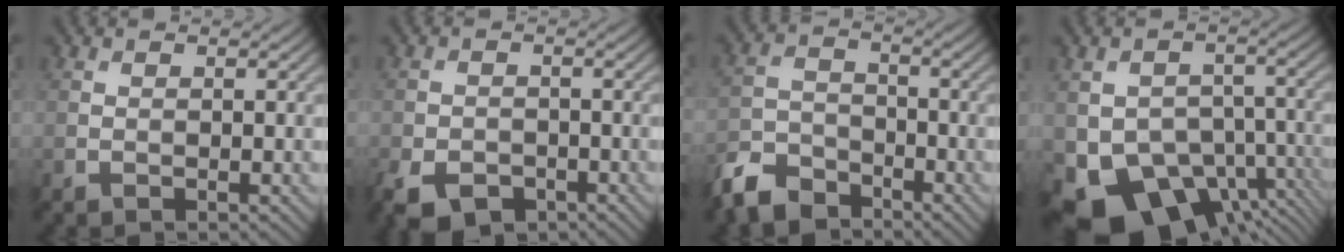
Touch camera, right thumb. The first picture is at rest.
{"total": 5.0, "force": [-3.2, 3.0, 2.3], "torque": [-0.050, -0.014, -0.058]}
{"total": 6.7, "force": [-5.5, 3.1, 2.4], "torque": [-0.055, -0.009, -0.124]}
{"total": 11.8, "force": [-6.3, 7.6, 6.4], "torque": [-0.117, -0.029, -0.104]}